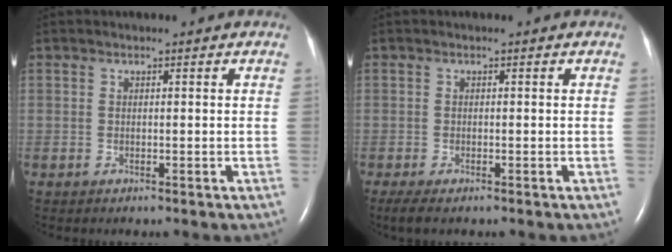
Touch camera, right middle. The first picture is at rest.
{"total": 3.0, "force": [-2.1, 0.9, 1.9], "torque": [-0.037, -0.010, -0.030]}